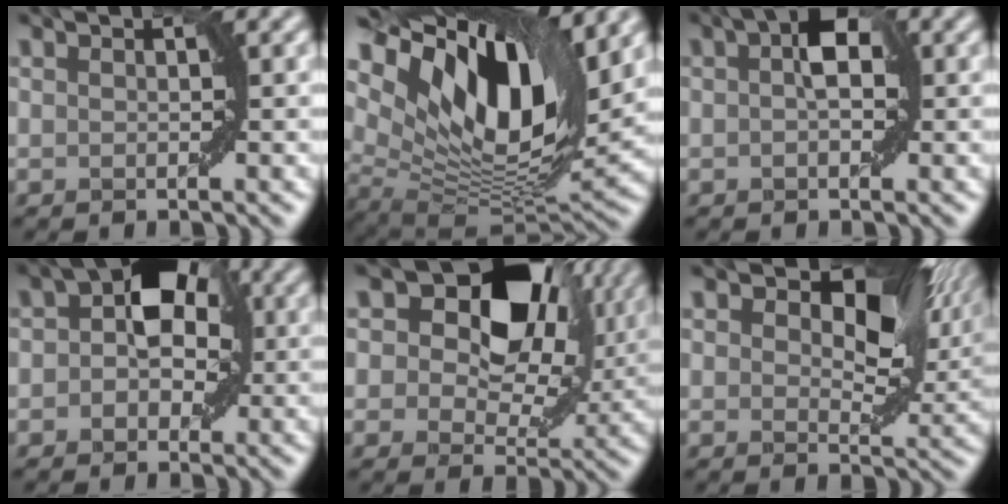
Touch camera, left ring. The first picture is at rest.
{"total": 14.0, "force": [6.5, 6.8, 10.4], "torque": [-0.182, 0.011, 0.117]}
{"total": 3.5, "force": [0.6, 1.8, 3.0], "torque": [-0.042, 0.011, 0.002]}
{"total": 6.3, "force": [0.9, 4.3, 4.5], "torque": [-0.044, 0.018, -0.003]}
{"total": 13.2, "force": [5.3, 8.2, 8.8], "torque": [-0.120, 0.018, 0.065]}
{"total": 10.6, "force": [4.6, 5.5, 7.9], "torque": [-0.100, 0.000, 0.061]}